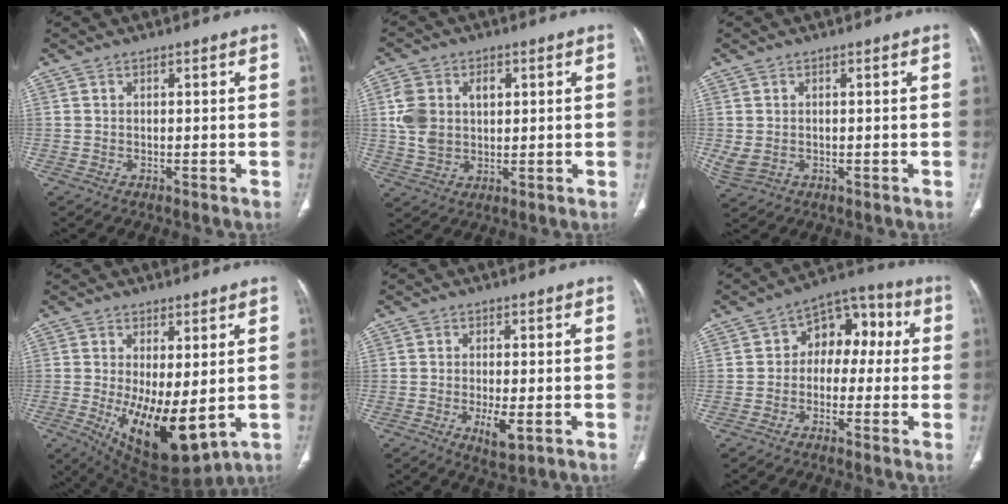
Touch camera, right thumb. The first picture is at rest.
{"total": 9.5, "force": [2.0, 6.9, 6.1], "torque": [-0.107, 0.003, 0.043]}
{"total": 3.3, "force": [-0.2, 2.3, 2.3], "torque": [-0.061, 0.003, 0.008]}
{"total": 14.2, "force": [-1.6, 5.9, 12.8], "torque": [-0.202, -0.030, -0.002]}
{"total": 4.9, "force": [-1.5, 1.7, 4.3], "torque": [-0.074, -0.009, -0.020]}
{"total": 10.2, "force": [0.6, 7.2, 7.2], "torque": [-0.055, 0.041, -0.007]}